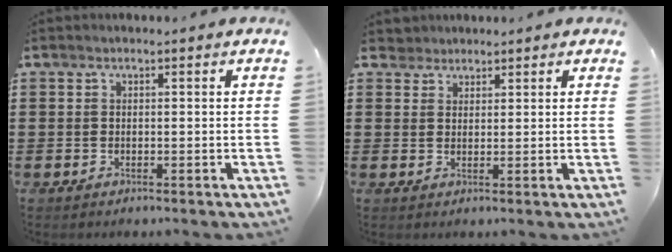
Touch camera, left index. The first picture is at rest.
{"total": 2.5, "force": [2.1, 1.4, 0.0], "torque": [-0.011, 0.010, 0.040]}